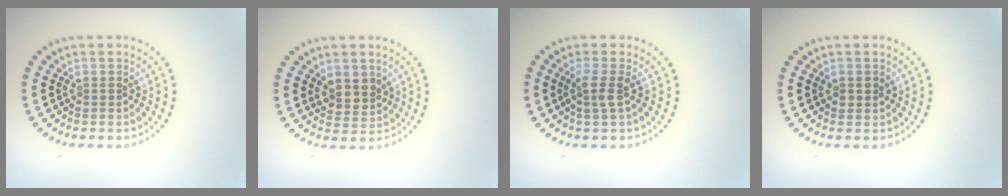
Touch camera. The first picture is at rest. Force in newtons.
{"total": 2.2, "press": 1.9, "slide": 1.0}
{"total": 1.7, "press": 1.4, "slide": 1.0}
{"total": 0.9, "press": 0.9, "slide": 0.1}